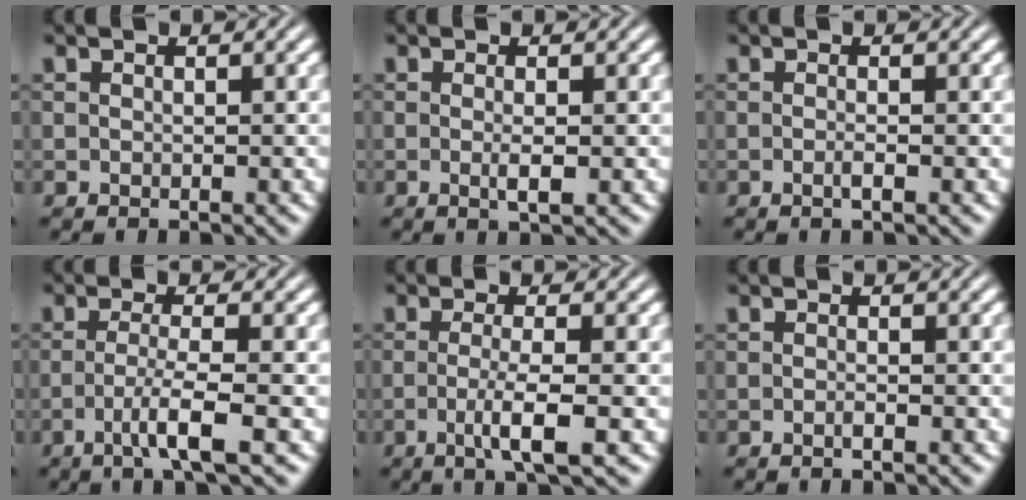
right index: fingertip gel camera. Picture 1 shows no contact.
{"total": 1.4, "force": [-0.4, -0.2, 1.3], "torque": [-0.024, -0.008, -0.003]}
{"total": 0.9, "force": [-0.6, 0.0, 0.6], "torque": [-0.014, -0.003, -0.011]}
{"total": 3.5, "force": [-1.3, -0.6, 3.3], "torque": [-0.060, -0.016, -0.014]}
{"total": 3.6, "force": [-1.0, -0.5, 3.4], "torque": [-0.058, -0.014, -0.011]}
{"total": 0.6, "force": [-0.5, 0.2, 0.4], "torque": [-0.012, -0.001, -0.009]}